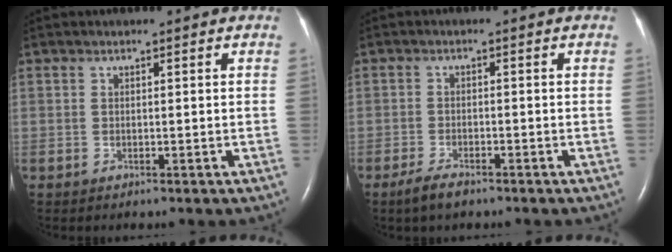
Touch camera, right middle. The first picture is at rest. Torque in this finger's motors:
{"motor_torque": [0.39, -0.31, 0.00, 0.01]}